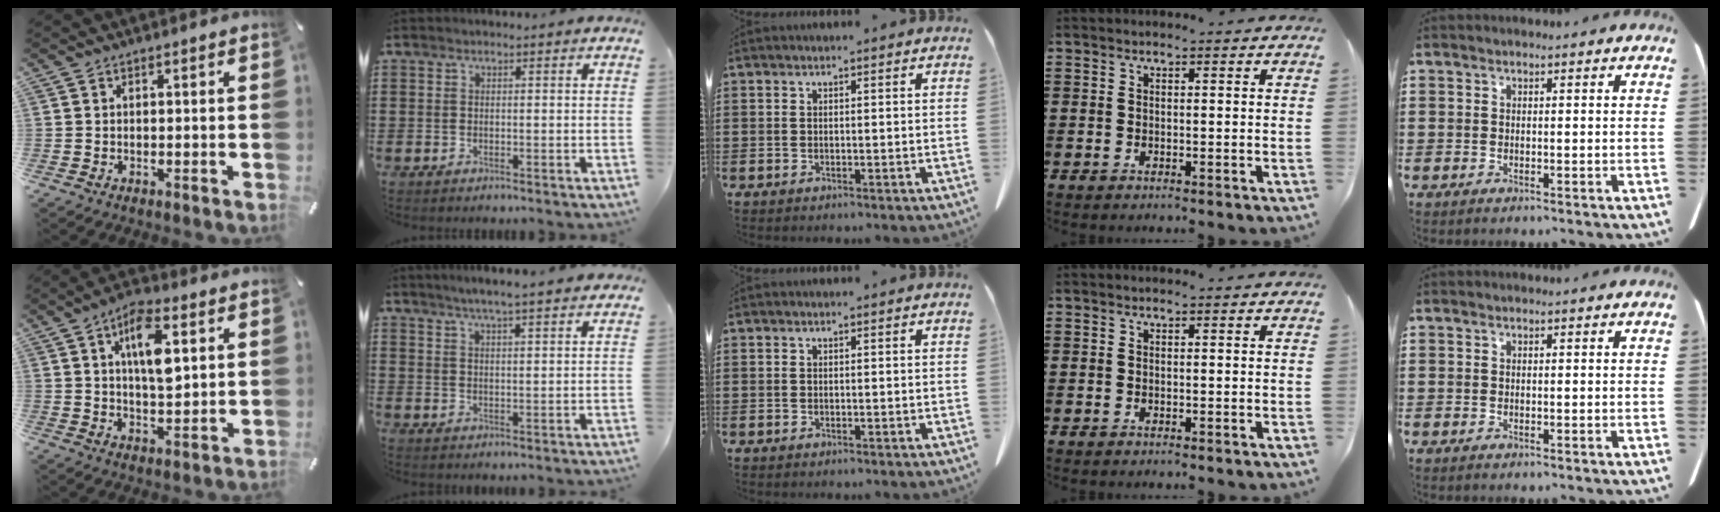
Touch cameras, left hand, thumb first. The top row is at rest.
{"thumb": {"total": 10.7, "force": [3.9, 4.8, 8.7], "torque": [-0.143, -0.004, 0.063]}, "index": {"total": 3.4, "force": [3.2, -0.5, 1.2], "torque": [-0.032, -0.009, 0.055]}}